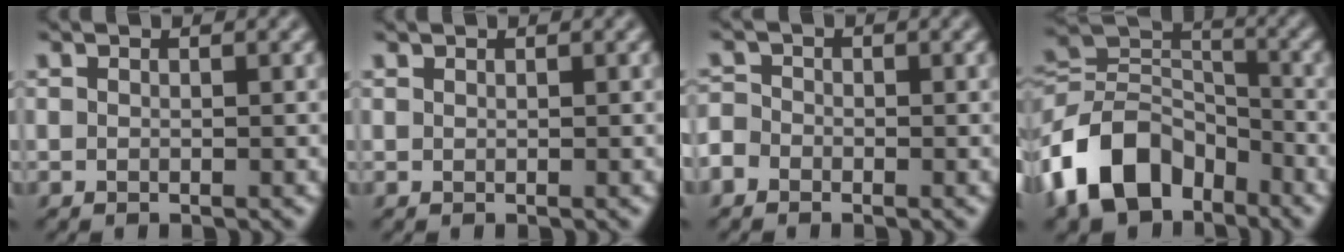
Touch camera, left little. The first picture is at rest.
{"total": 0.0}
{"total": 2.3, "force": [-1.3, 1.7, 0.7], "torque": [-0.011, 0.005, -0.032]}
{"total": 10.4, "force": [-6.0, 6.5, 5.6], "torque": [-0.106, 0.005, -0.131]}